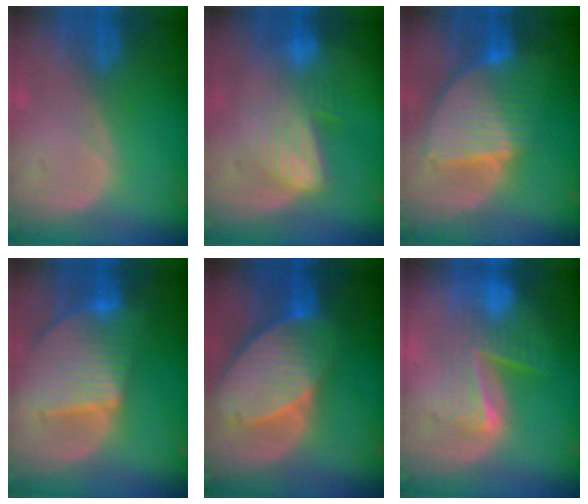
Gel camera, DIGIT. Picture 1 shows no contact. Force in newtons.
{"total": 6.9, "press": 6.2, "slide": 2.9}
{"total": 8.5, "press": 7.5, "slide": 4.1}
{"total": 9.5, "press": 8.2, "slide": 4.8}
{"total": 10.4, "press": 9.1, "slide": 5.0}
{"total": 7.8, "press": 7.2, "slide": 3.1}